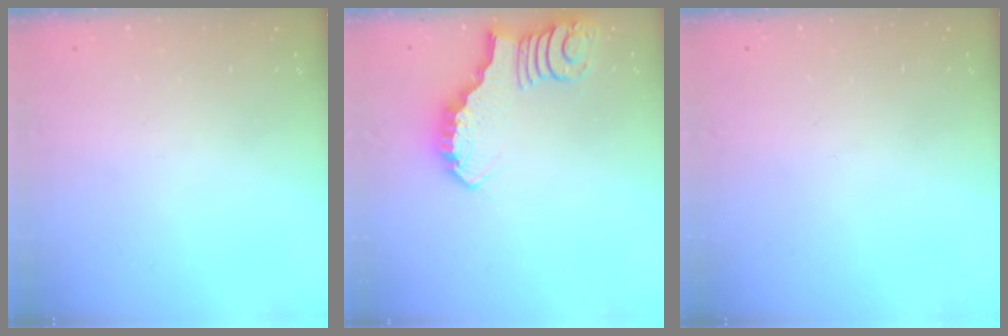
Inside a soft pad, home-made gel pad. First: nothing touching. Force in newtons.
{"total": 2.4, "press": 2.4, "slide": 0.3}
{"total": 0.0}